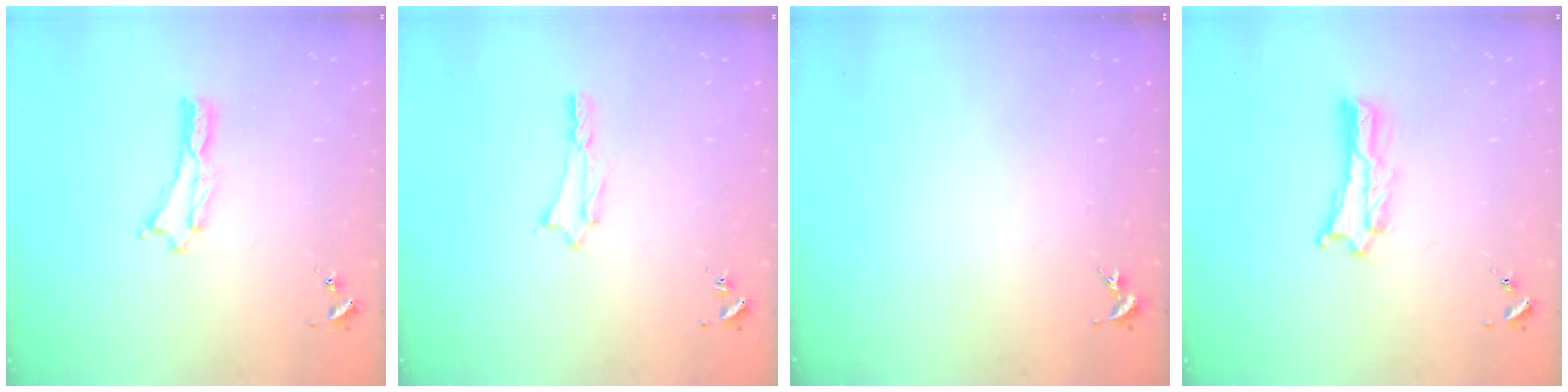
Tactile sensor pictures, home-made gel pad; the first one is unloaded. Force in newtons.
{"total": 0.7, "press": 0.7, "slide": 0.1}
{"total": 0.0}
{"total": 1.0, "press": 1.0, "slide": 0.2}